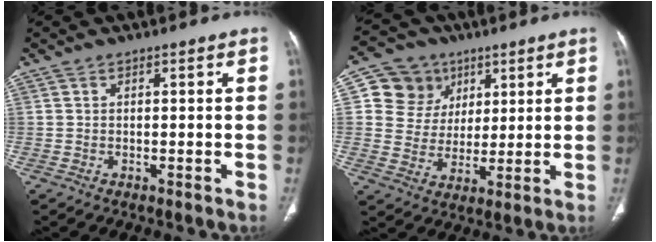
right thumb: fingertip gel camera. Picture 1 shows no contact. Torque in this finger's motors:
{"motor_torque": [0.09, 0.75, 0.10, -0.27, -0.08]}